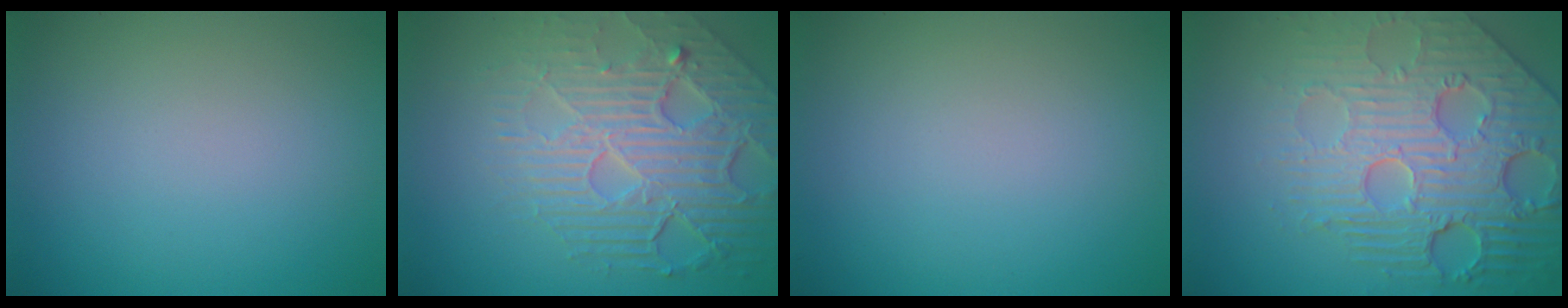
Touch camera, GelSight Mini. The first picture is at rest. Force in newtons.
{"total": 8.0, "press": 5.5, "slide": 5.8}
{"total": 0.0}
{"total": 8.6, "press": 6.0, "slide": 6.1}